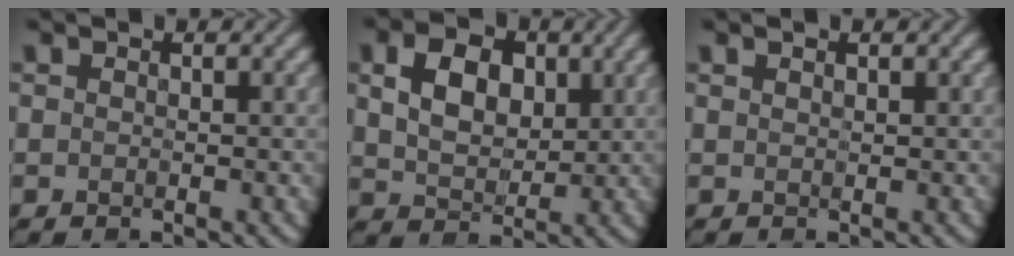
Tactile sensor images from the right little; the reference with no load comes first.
{"total": 4.9, "force": [1.0, 3.4, 3.4], "torque": [-0.069, 0.001, 0.014]}
{"total": 0.9, "force": [0.6, 0.3, 0.6], "torque": [-0.005, 0.005, 0.004]}